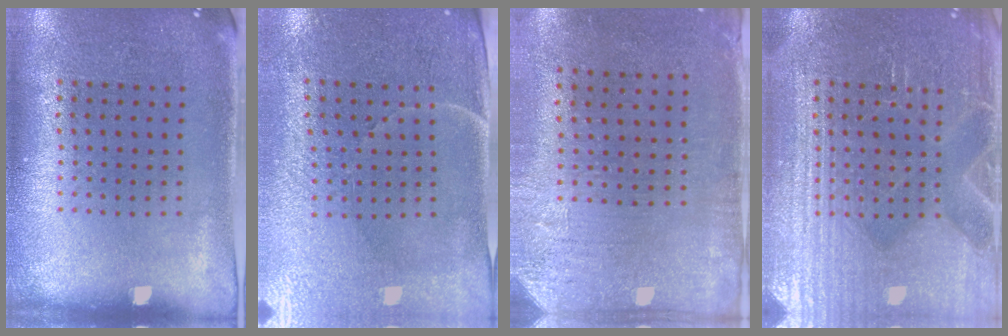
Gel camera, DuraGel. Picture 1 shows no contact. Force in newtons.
{"total": 3.4, "press": 3.2, "slide": 1.0}
{"total": 3.2, "press": 2.5, "slide": 1.9}
{"total": 6.2, "press": 6.1, "slide": 0.8}